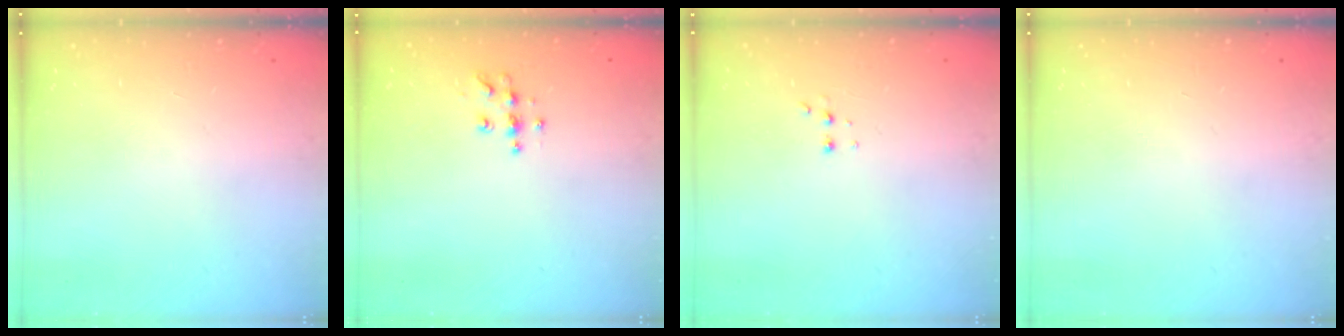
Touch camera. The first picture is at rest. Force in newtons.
{"total": 7.4, "press": 7.4, "slide": 0.3}
{"total": 2.9, "press": 2.8, "slide": 1.0}
{"total": 0.0}